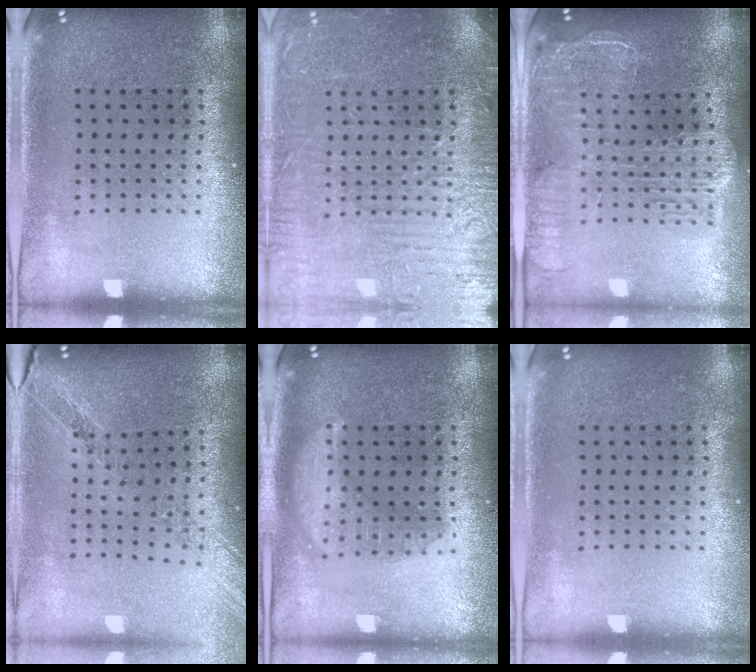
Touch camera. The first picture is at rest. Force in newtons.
{"total": 5.8, "press": 5.7, "slide": 0.8}
{"total": 2.3, "press": 2.0, "slide": 1.0}
{"total": 1.1, "press": 1.0, "slide": 0.0}
{"total": 2.9, "press": 2.9, "slide": 0.3}
{"total": 0.0}